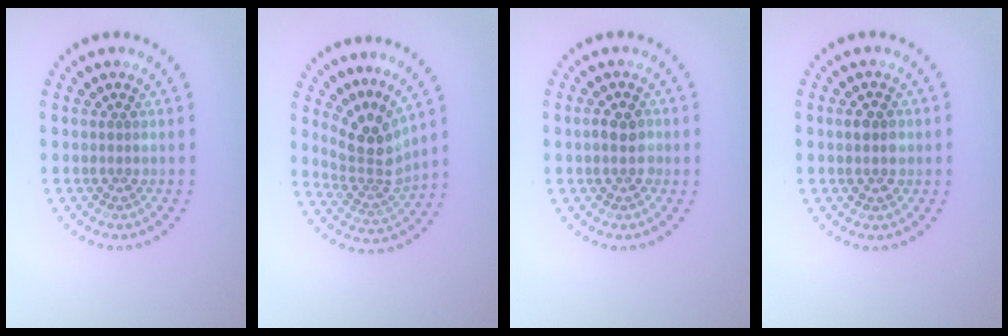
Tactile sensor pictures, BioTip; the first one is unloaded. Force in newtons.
{"total": 3.8, "press": 2.6, "slide": 2.8}
{"total": 2.1, "press": 2.0, "slide": 0.5}
{"total": 2.7, "press": 2.7, "slide": 0.2}